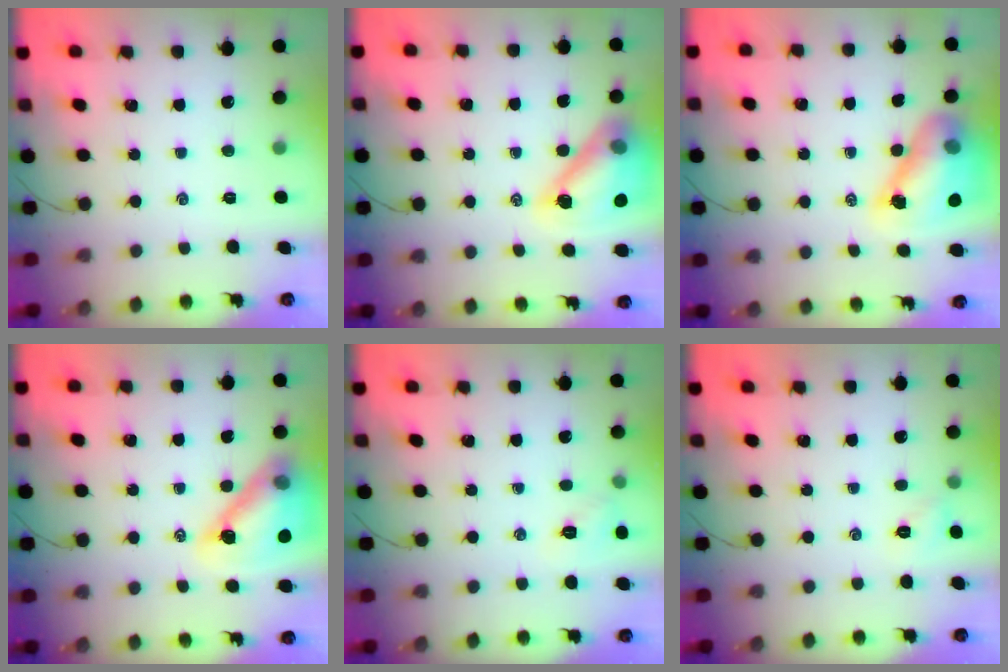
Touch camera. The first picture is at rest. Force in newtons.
{"total": 14.5, "press": 13.8, "slide": 4.4}
{"total": 13.5, "press": 12.9, "slide": 3.7}
{"total": 15.5, "press": 14.9, "slide": 4.4}
{"total": 6.3, "press": 6.1, "slide": 1.5}
{"total": 2.9, "press": 2.8, "slide": 0.5}